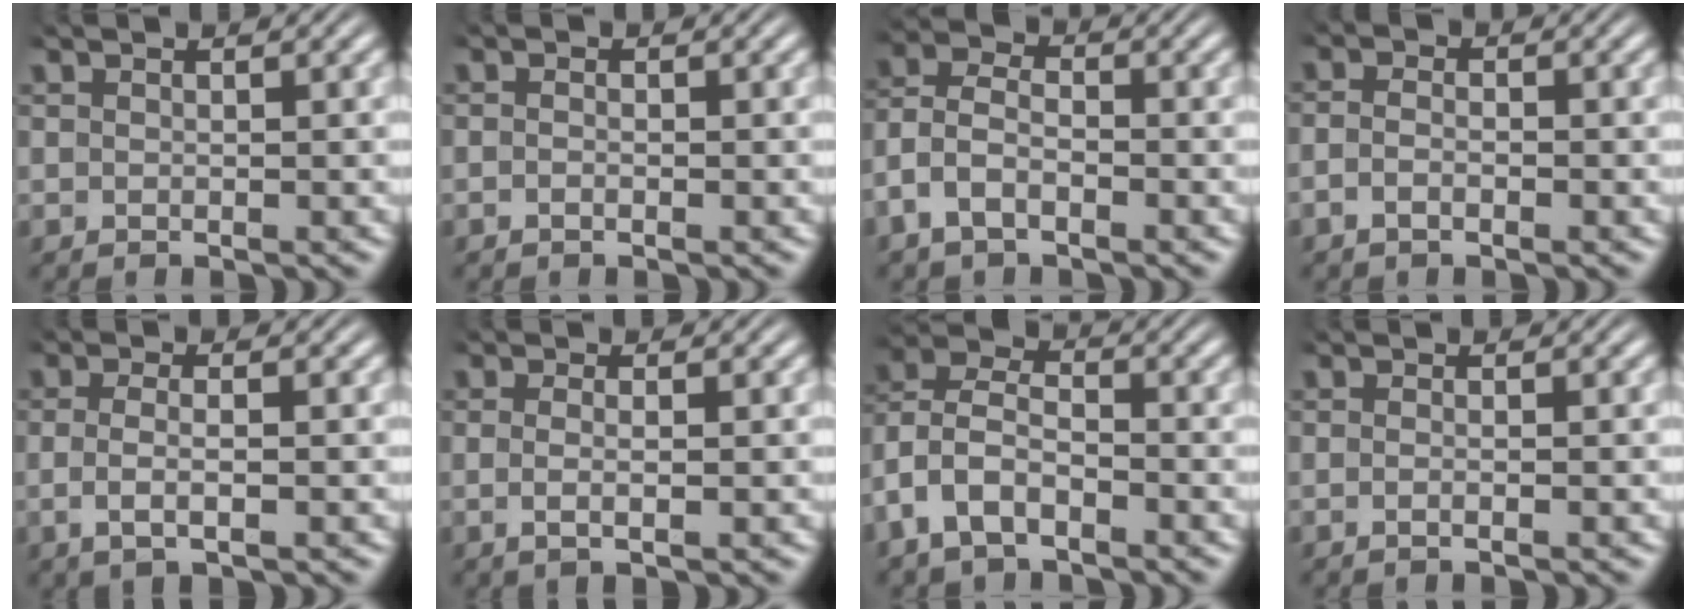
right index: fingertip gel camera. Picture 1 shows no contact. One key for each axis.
{"total": 0.7, "fx": -0.6, "fy": 0.2, "fz": 0.3, "tx": -0.008, "ty": -0.004, "tz": -0.013}
{"total": 5.4, "fx": -1.4, "fy": 4.3, "fz": 2.9, "tx": -0.075, "ty": -0.017, "tz": -0.026}
{"total": 1.7, "fx": -1.1, "fy": 0.8, "fz": 1.0, "tx": -0.027, "ty": -0.008, "tz": -0.021}
{"total": 2.8, "fx": -0.6, "fy": 0.8, "fz": 2.6, "tx": -0.057, "ty": -0.011, "tz": -0.004}
{"total": 1.8, "fx": -0.3, "fy": 0.1, "fz": 1.8, "tx": -0.039, "ty": -0.009, "tz": -0.001}
{"total": 6.8, "fx": -0.7, "fy": 5.8, "fz": 3.6, "tx": -0.104, "ty": -0.019, "tz": -0.015}
{"total": 0.9, "fx": -0.5, "fy": -0.3, "fz": 0.6, "tx": -0.014, "ty": -0.003, "tz": -0.010}